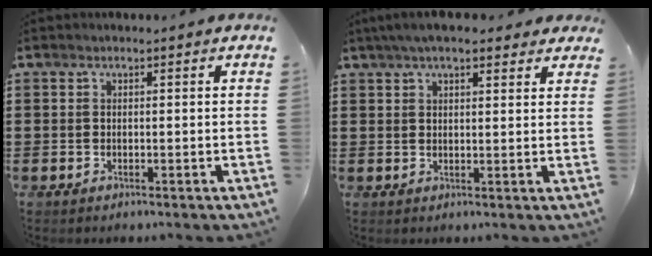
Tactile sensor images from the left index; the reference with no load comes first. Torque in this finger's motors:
{"motor_torque": [2.14, 0.00, 1.05, 0.21]}